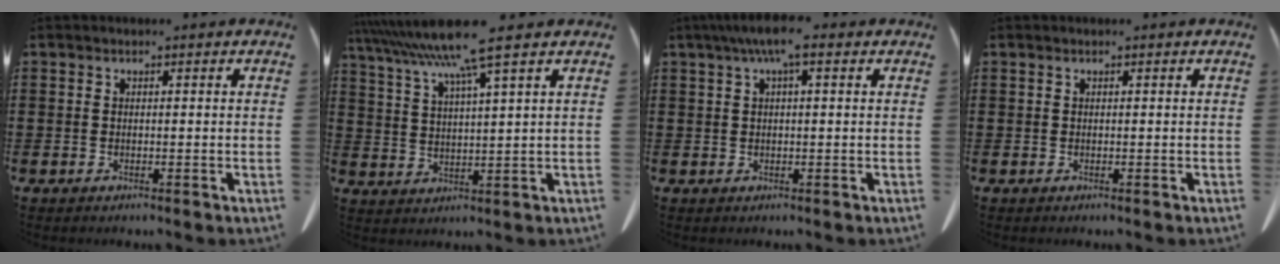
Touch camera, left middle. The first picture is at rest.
{"total": 9.3, "force": [6.5, -0.3, 6.7], "torque": [-0.146, -0.023, 0.110]}
{"total": 4.7, "force": [1.9, 1.0, 4.2], "torque": [-0.083, 0.008, 0.031]}
{"total": 0.0}